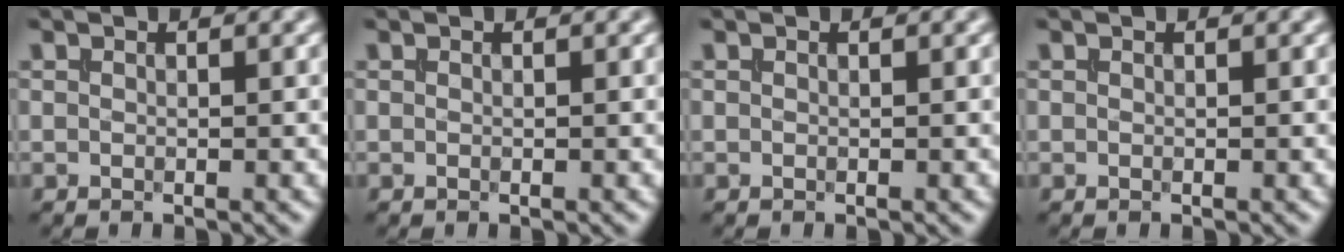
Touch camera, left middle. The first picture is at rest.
{"total": 0.0}
{"total": 0.0}
{"total": 0.0}